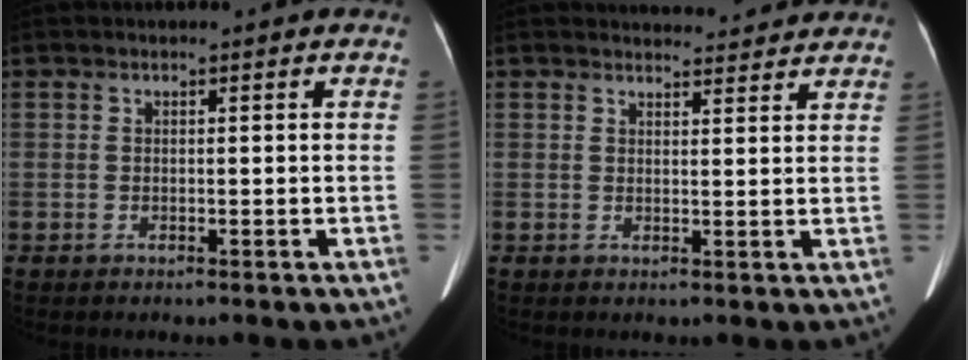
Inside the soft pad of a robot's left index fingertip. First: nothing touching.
{"total": 6.7, "force": [6.5, 1.1, 0.9], "torque": [-0.008, 0.009, 0.068]}